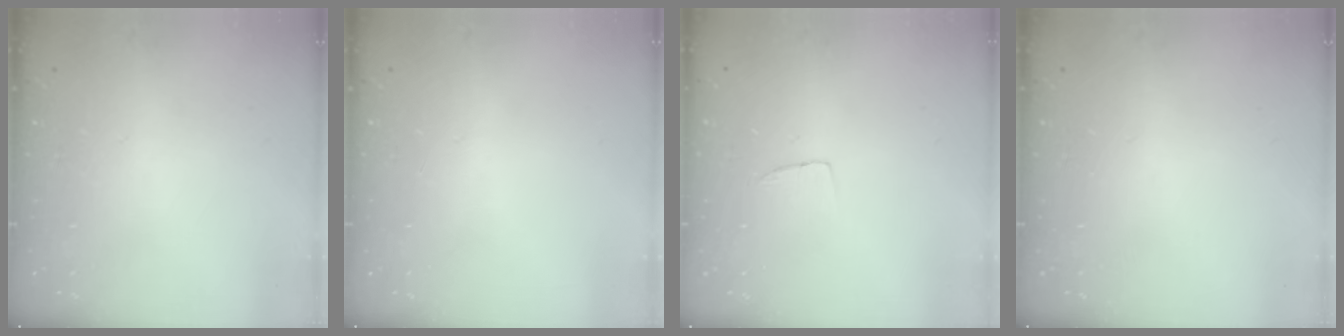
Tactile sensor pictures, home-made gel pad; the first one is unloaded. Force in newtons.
{"total": 0.0}
{"total": 3.2, "press": 3.2, "slide": 0.2}
{"total": 0.0}